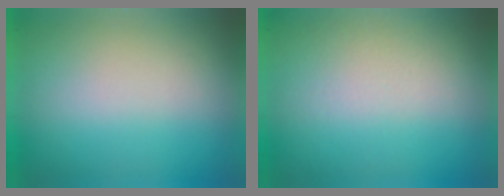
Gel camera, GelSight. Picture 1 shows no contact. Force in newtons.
{"total": 2.7}